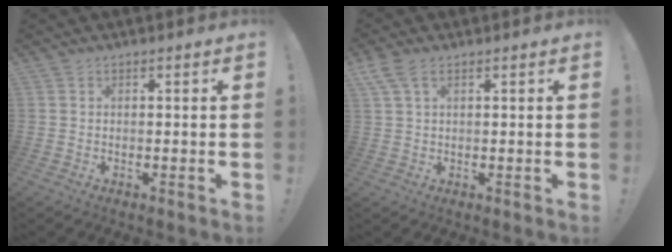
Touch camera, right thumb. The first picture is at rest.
{"total": 4.5, "force": [2.1, 2.0, 3.4], "torque": [-0.072, 0.003, 0.044]}